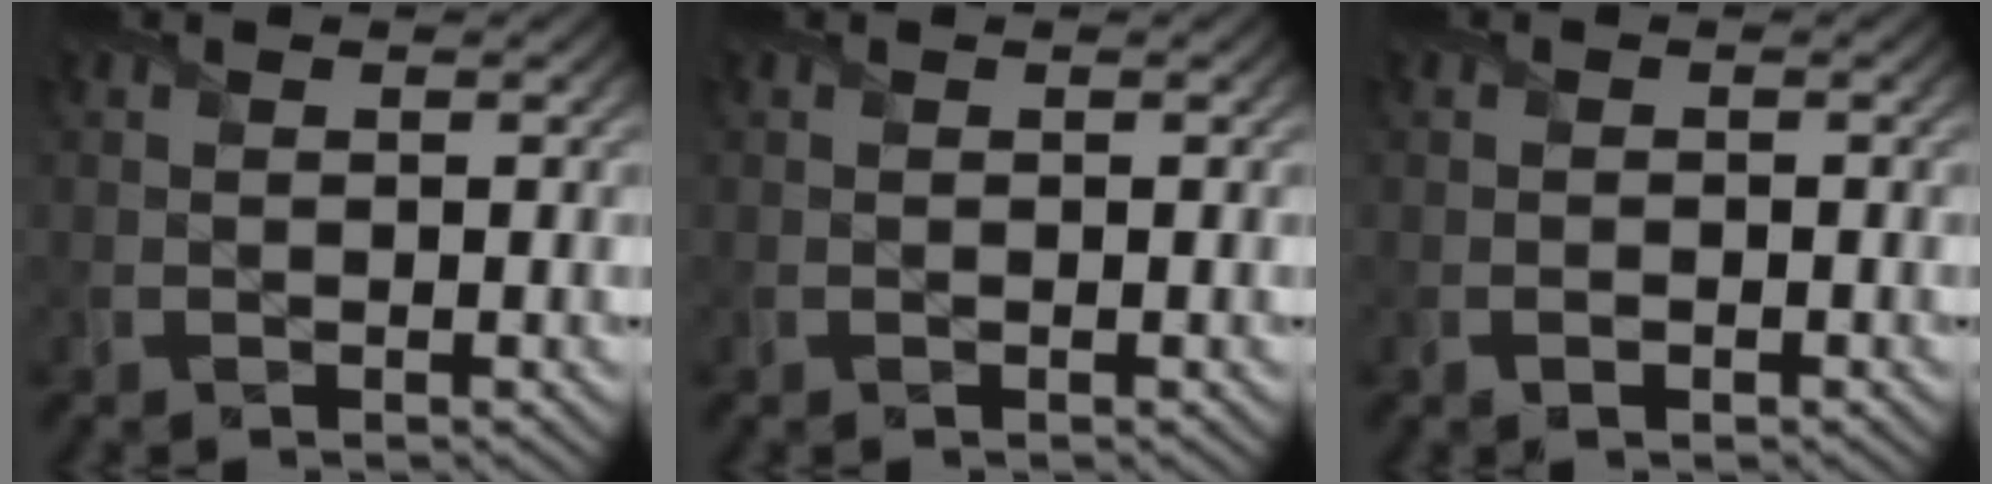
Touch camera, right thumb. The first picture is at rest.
{"total": 0.0}
{"total": 0.7, "force": [-0.4, 0.0, 0.5], "torque": [-0.012, 0.002, -0.006]}